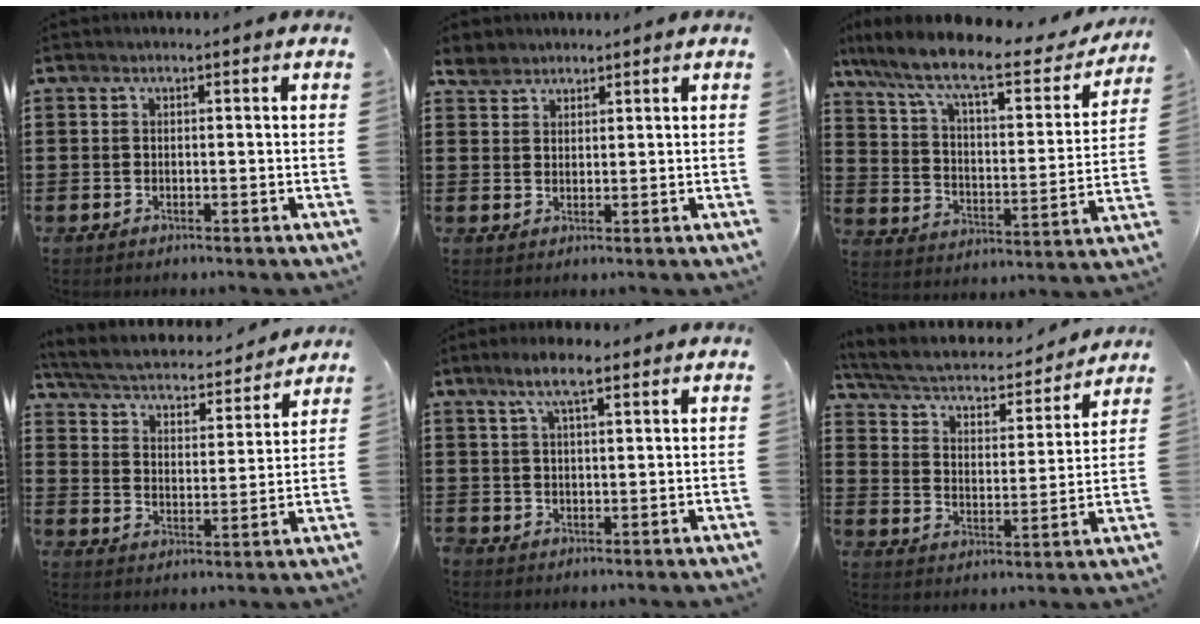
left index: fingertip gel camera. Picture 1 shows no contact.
{"total": 3.1, "force": [2.6, 1.5, 0.4], "torque": [-0.020, 0.005, 0.051]}
{"total": 10.2, "force": [7.9, 1.7, 6.3], "torque": [-0.150, -0.047, 0.129]}
{"total": 3.8, "force": [3.5, 0.5, 1.4], "torque": [-0.048, -0.028, 0.051]}
{"total": 5.2, "force": [2.9, 1.9, 3.9], "torque": [-0.075, 0.007, 0.048]}
{"total": 4.5, "force": [3.8, 1.2, 2.1], "torque": [-0.059, -0.029, 0.058]}